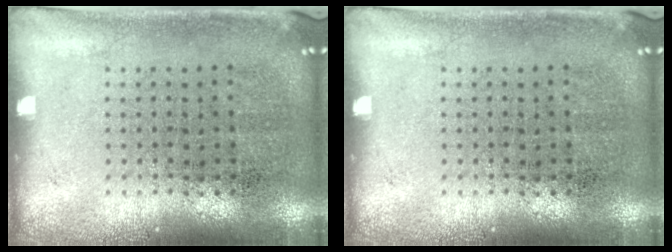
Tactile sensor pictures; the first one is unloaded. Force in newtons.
{"total": 0.0}